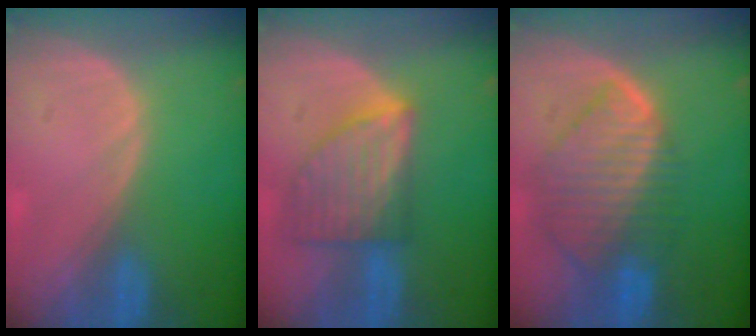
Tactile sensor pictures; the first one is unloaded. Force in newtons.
{"total": 7.8, "press": 7.1, "slide": 3.3}
{"total": 9.7, "press": 8.5, "slide": 4.7}